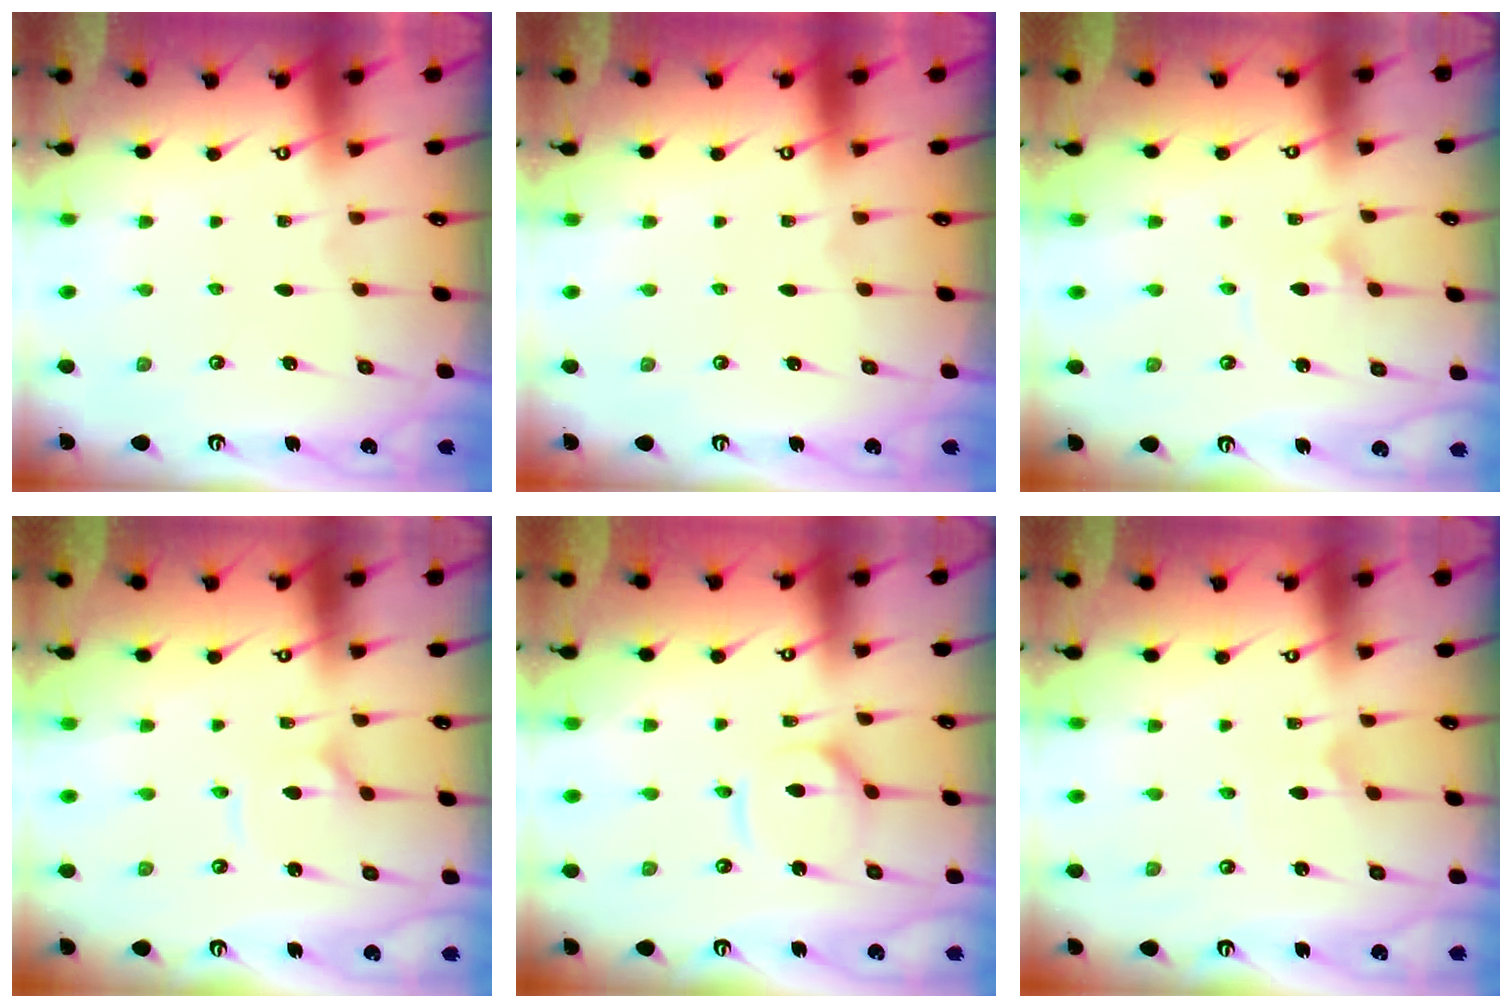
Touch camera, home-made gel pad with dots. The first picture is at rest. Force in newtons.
{"total": 0.0}
{"total": 2.8, "press": 2.8, "slide": 0.2}
{"total": 3.3, "press": 3.3, "slide": 0.5}
{"total": 6.0, "press": 6.0, "slide": 0.5}
{"total": 2.1, "press": 2.1, "slide": 0.3}